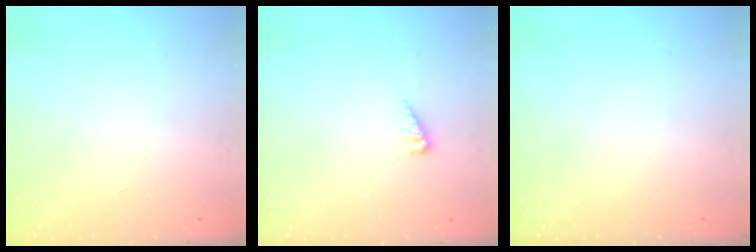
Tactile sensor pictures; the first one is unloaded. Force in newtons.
{"total": 3.3, "press": 3.3, "slide": 0.4}
{"total": 0.0}